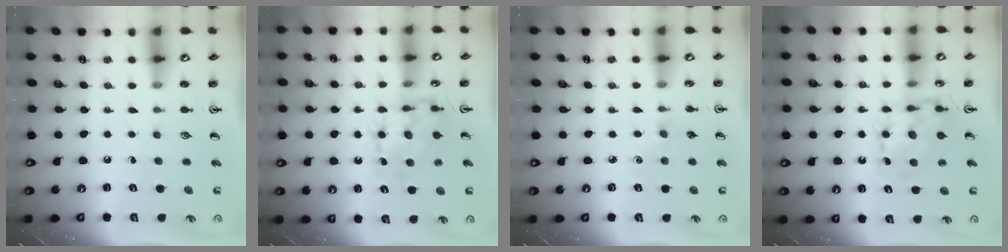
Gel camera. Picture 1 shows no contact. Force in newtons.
{"total": 7.5, "press": 7.5, "slide": 0.7}
{"total": 2.2, "press": 2.2, "slide": 0.4}
{"total": 8.4, "press": 8.4, "slide": 0.5}